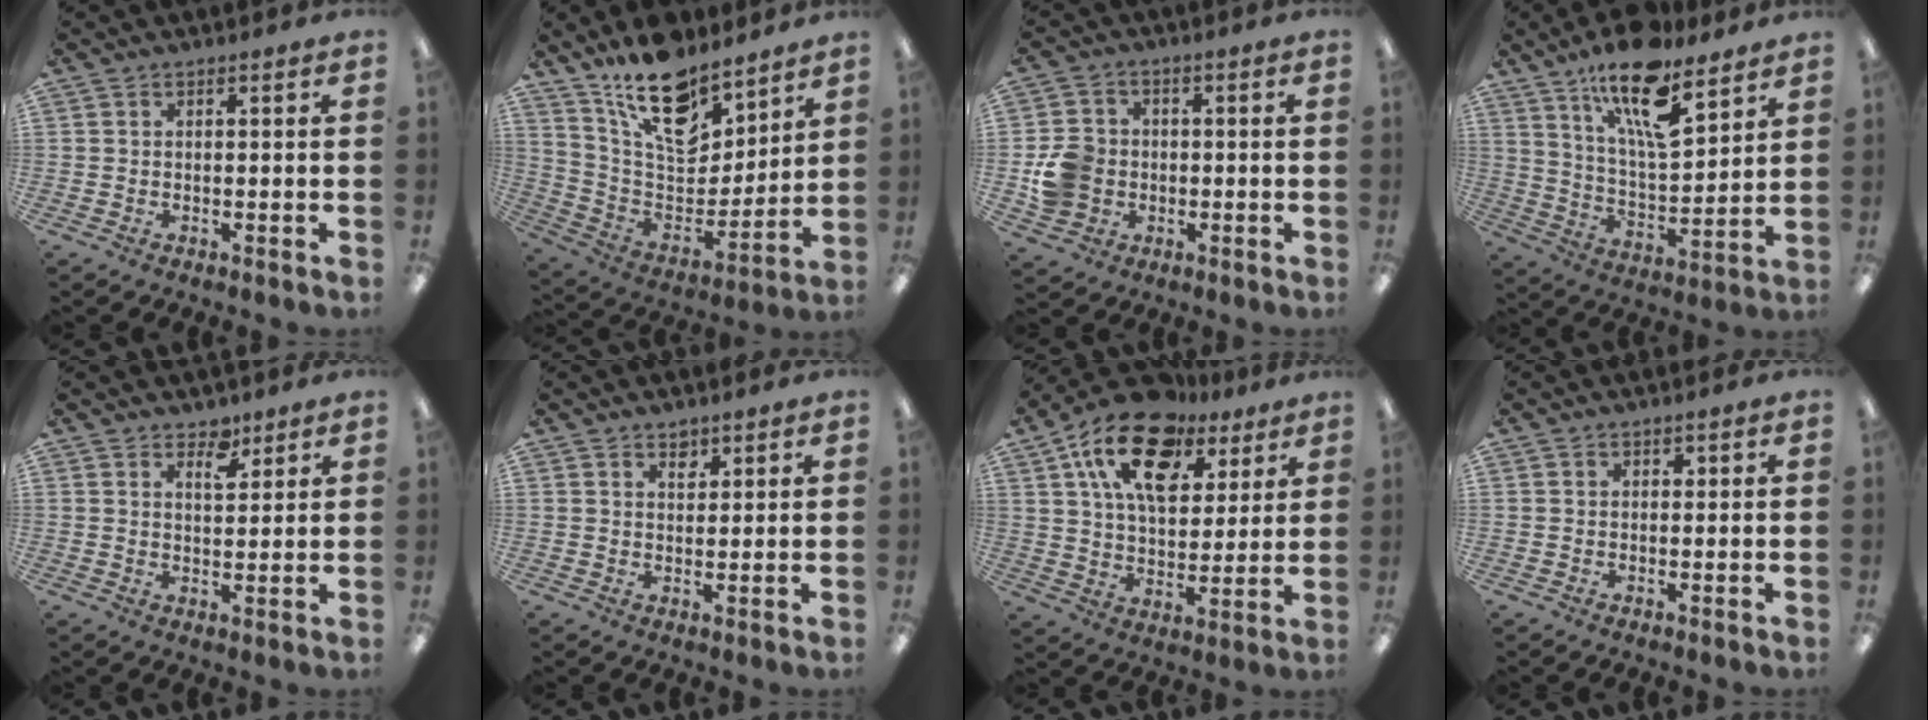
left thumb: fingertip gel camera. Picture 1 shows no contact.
{"total": 18.7, "force": [13.4, 9.0, 9.4], "torque": [-0.163, -0.092, 0.240]}
{"total": 8.5, "force": [-1.2, 7.5, 3.7], "torque": [-0.075, 0.018, -0.019]}
{"total": 18.7, "force": [12.5, 6.6, 12.3], "torque": [-0.204, -0.067, 0.208]}
{"total": 4.9, "force": [3.5, 2.4, 2.3], "torque": [-0.014, -0.022, 0.056]}
{"total": 2.4, "force": [1.8, 1.3, 0.9], "torque": [0.004, -0.011, 0.029]}
{"total": 18.4, "force": [10.4, 10.7, 10.8], "torque": [-0.189, -0.039, 0.185]}
{"total": 0.6, "force": [0.3, 0.5, 0.0], "torque": [0.000, 0.002, 0.006]}